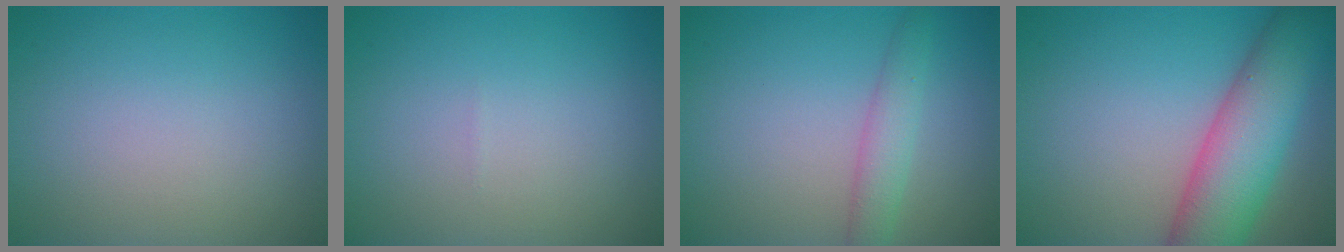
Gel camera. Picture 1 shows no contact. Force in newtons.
{"total": 0.0}
{"total": 2.6, "press": 2.6, "slide": 0.1}
{"total": 9.0, "press": 9.0, "slide": 0.3}